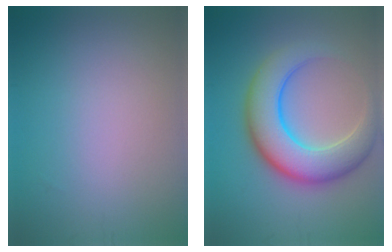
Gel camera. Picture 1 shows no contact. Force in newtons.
{"total": 8.2, "press": 8.2, "slide": 0.3}